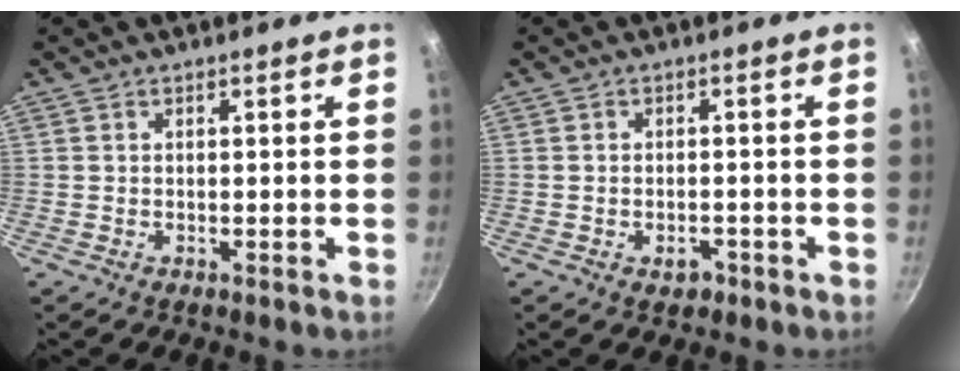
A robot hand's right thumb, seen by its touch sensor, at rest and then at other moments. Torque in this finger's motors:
{"motor_torque": [-0.27, -0.01, -0.04, 0.49, -0.03]}